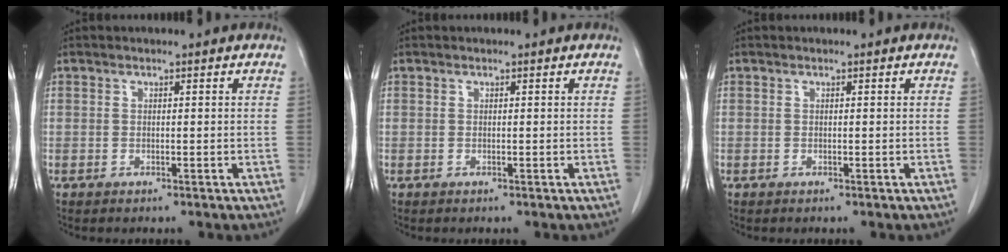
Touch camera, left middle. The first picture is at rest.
{"total": 0.0}
{"total": 0.0}